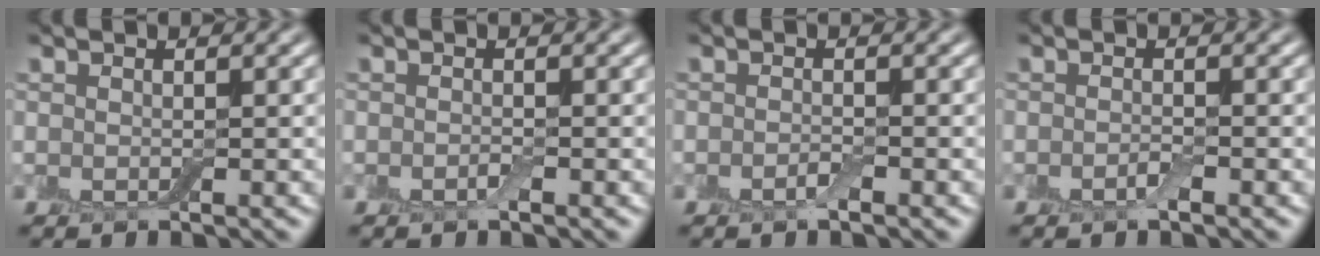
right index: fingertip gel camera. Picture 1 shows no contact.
{"total": 0.6, "force": [-0.4, 0.2, 0.5], "torque": [-0.011, 0.000, -0.006]}
{"total": 1.0, "force": [-0.6, 0.3, 0.7], "torque": [-0.015, 0.000, -0.011]}
{"total": 1.0, "force": [-0.6, 0.3, 0.7], "torque": [-0.016, 0.000, -0.011]}